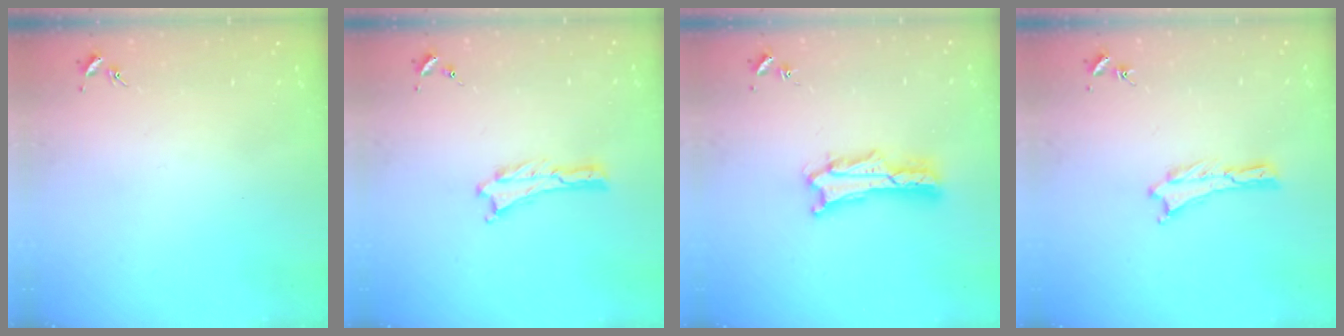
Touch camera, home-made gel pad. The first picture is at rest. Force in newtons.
{"total": 0.0}
{"total": 2.0, "press": 2.0, "slide": 0.3}
{"total": 0.0}